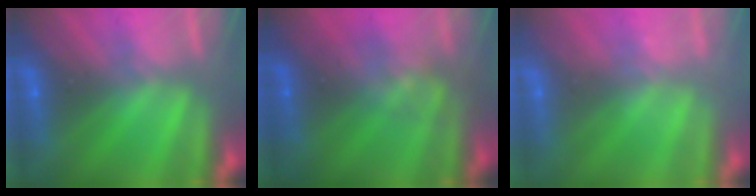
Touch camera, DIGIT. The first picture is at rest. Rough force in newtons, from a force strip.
{"total": 2.3}
{"total": 2.4}